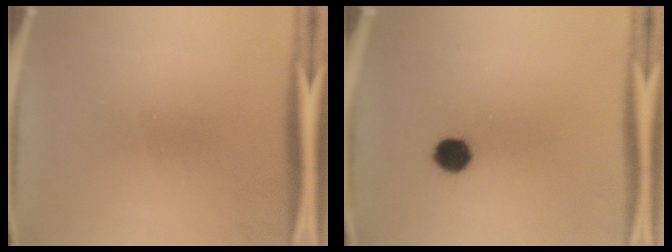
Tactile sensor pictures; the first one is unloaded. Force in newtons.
{"total": 5.4}